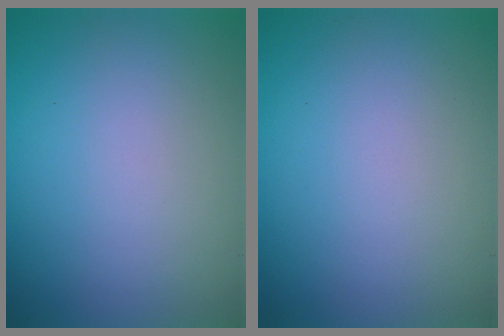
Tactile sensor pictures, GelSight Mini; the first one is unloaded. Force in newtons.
{"total": 0.0}